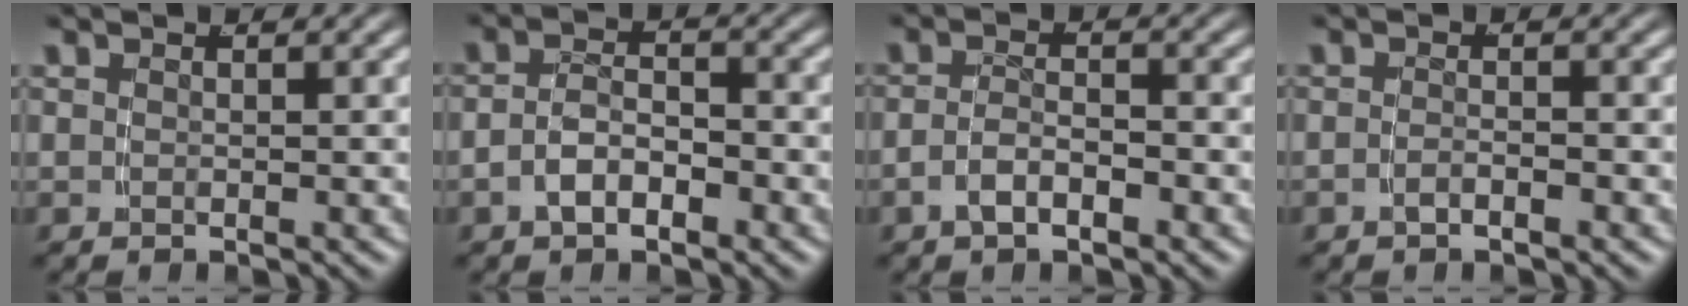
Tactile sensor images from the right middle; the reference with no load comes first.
{"total": 3.0, "force": [-1.7, 1.7, 1.8], "torque": [-0.028, -0.003, -0.030]}
{"total": 2.3, "force": [-1.7, 0.7, 1.4], "torque": [-0.021, -0.003, -0.029]}
{"total": 1.3, "force": [-1.2, 0.0, 0.5], "torque": [-0.010, 0.002, -0.024]}